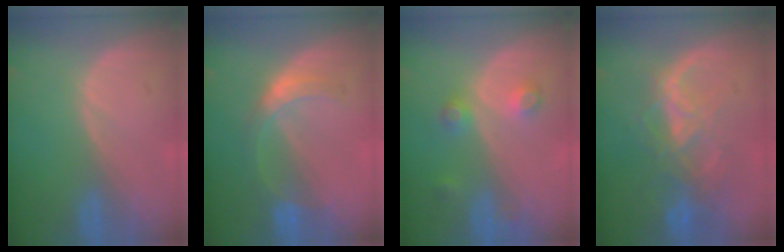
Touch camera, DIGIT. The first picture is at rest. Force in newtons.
{"total": 5.6, "press": 5.2, "slide": 2.1}
{"total": 3.7, "press": 3.3, "slide": 1.7}
{"total": 8.9, "press": 7.5, "slide": 4.7}